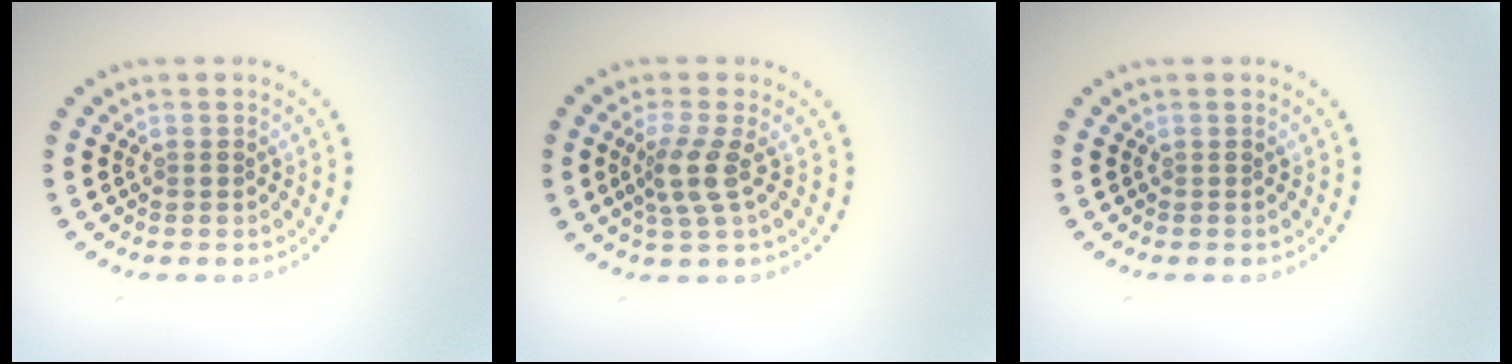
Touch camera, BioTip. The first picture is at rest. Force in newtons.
{"total": 3.0, "press": 2.3, "slide": 1.9}
{"total": 0.0}